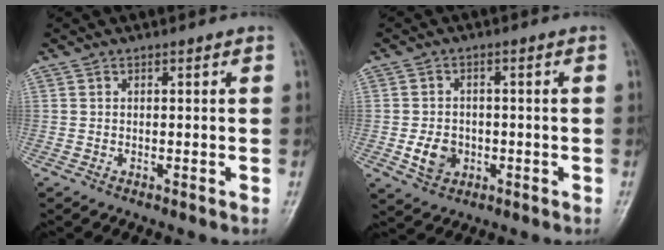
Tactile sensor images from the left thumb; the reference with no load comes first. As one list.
[{"total": 5.4, "force": [-1.3, 4.4, 2.9], "torque": [-0.038, 0.006, -0.018]}]